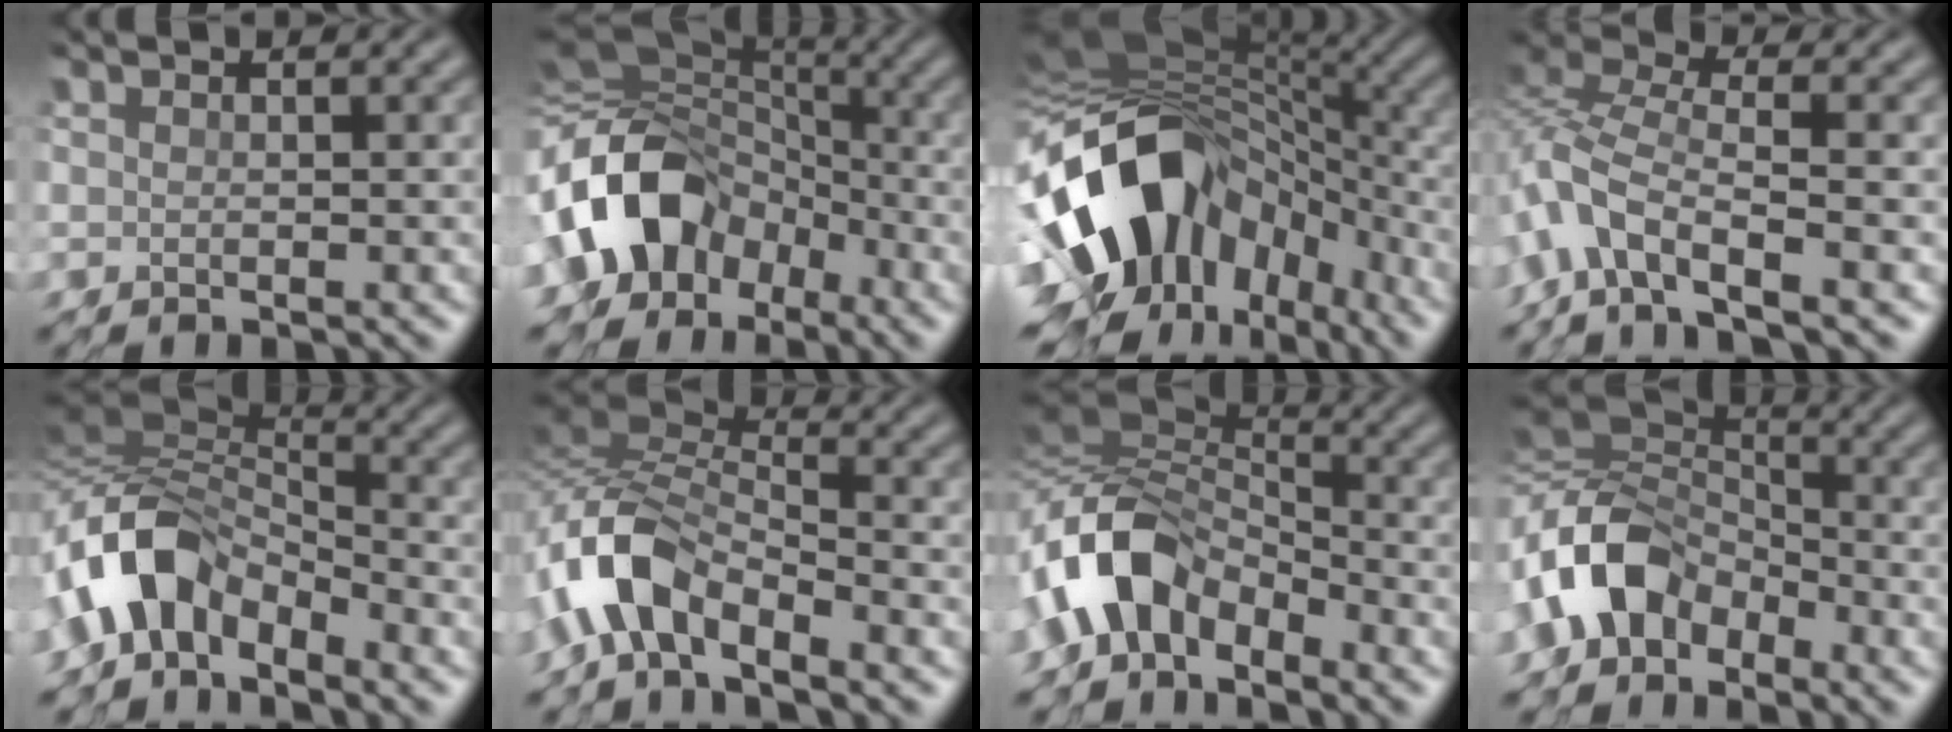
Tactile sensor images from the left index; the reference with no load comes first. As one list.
[{"total": 12.2, "force": [-4.4, 8.7, 7.2], "torque": [-0.156, -0.009, -0.086]}, {"total": 15.2, "force": [-5.3, 10.6, 9.5], "torque": [-0.185, -0.014, -0.083]}, {"total": 6.0, "force": [-4.0, 1.1, 4.3], "torque": [-0.102, 0.009, -0.095]}, {"total": 7.1, "force": [-3.9, 3.5, 4.8], "torque": [-0.094, 0.012, -0.083]}, {"total": 6.5, "force": [-4.3, 2.1, 4.4], "torque": [-0.096, 0.010, -0.096]}, {"total": 7.3, "force": [-3.7, 3.9, 4.9], "torque": [-0.097, 0.011, -0.081]}, {"total": 8.4, "force": [-3.6, 5.5, 5.3], "torque": [-0.106, 0.006, -0.079]}]